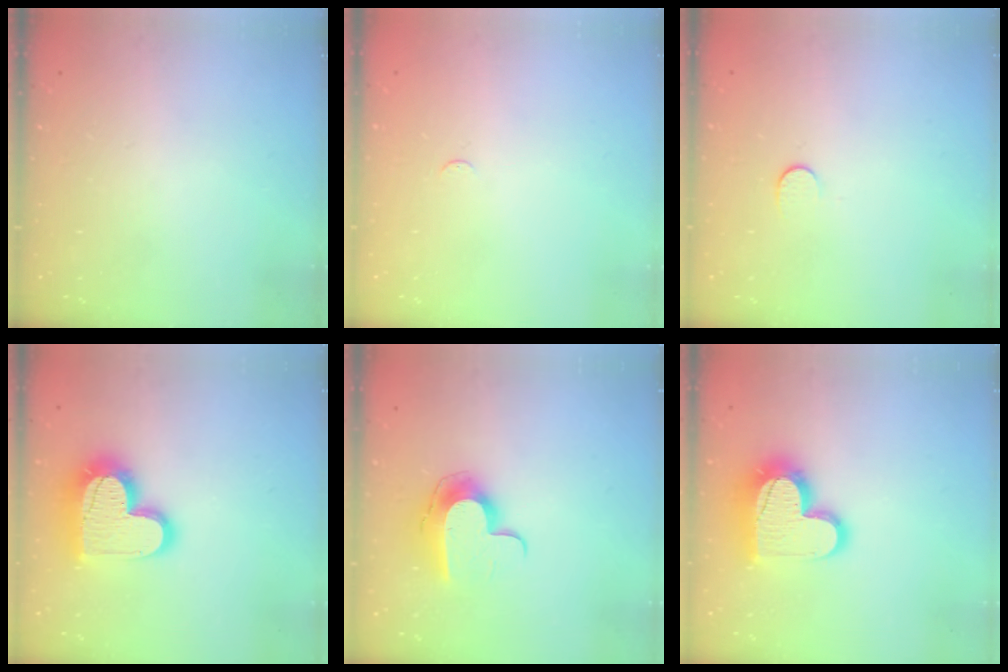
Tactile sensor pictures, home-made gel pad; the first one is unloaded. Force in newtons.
{"total": 2.9, "press": 2.8, "slide": 0.4}
{"total": 4.5, "press": 4.5, "slide": 0.5}
{"total": 18.4, "press": 18.4, "slide": 1.4}
{"total": 11.2, "press": 11.2, "slide": 0.4}
{"total": 16.7, "press": 16.7, "slide": 1.4}